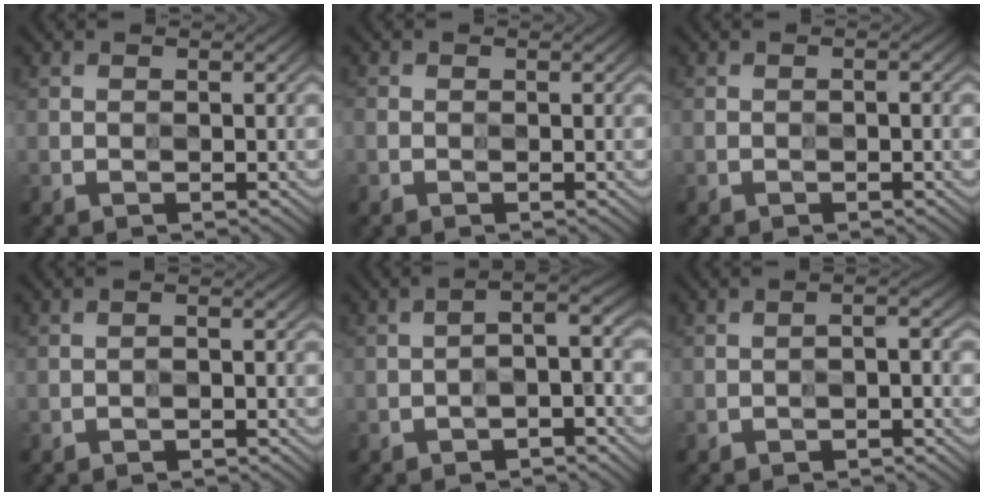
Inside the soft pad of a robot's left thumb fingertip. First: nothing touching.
{"total": 1.4, "force": [-0.5, 0.9, 0.9], "torque": [-0.021, -0.001, -0.015]}
{"total": 2.6, "force": [-1.3, 1.1, 2.0], "torque": [-0.028, -0.001, -0.021]}
{"total": 2.6, "force": [-1.6, 1.0, 1.8], "torque": [-0.022, 0.001, -0.025]}
{"total": 7.6, "force": [-3.4, 2.5, 6.4], "torque": [-0.098, 0.003, -0.049]}
{"total": 4.9, "force": [-2.4, 1.9, 3.8], "torque": [-0.052, -0.001, -0.037]}